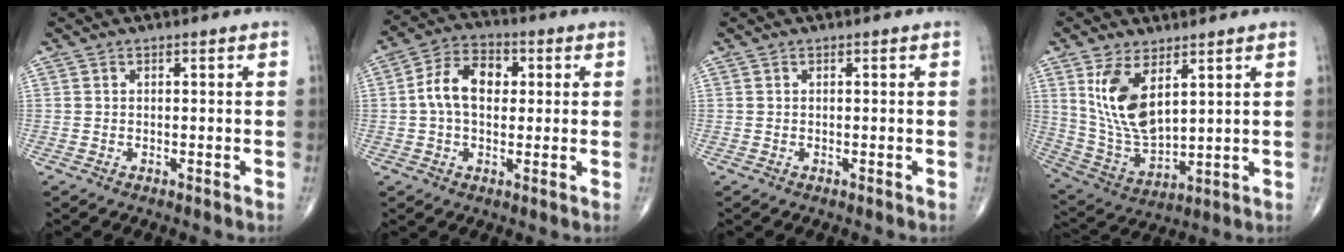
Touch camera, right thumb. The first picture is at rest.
{"total": 9.5, "force": [1.0, 6.3, 7.1], "torque": [-0.117, 0.022, 0.010]}
{"total": 0.0}
{"total": 12.8, "force": [5.1, 6.3, 10.0], "torque": [-0.185, -0.026, 0.118]}